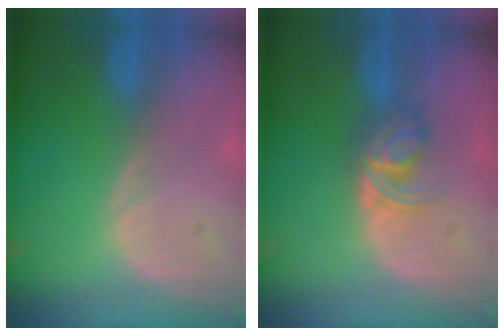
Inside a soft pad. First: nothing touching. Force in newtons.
{"total": 5.9, "press": 5.0, "slide": 3.1}